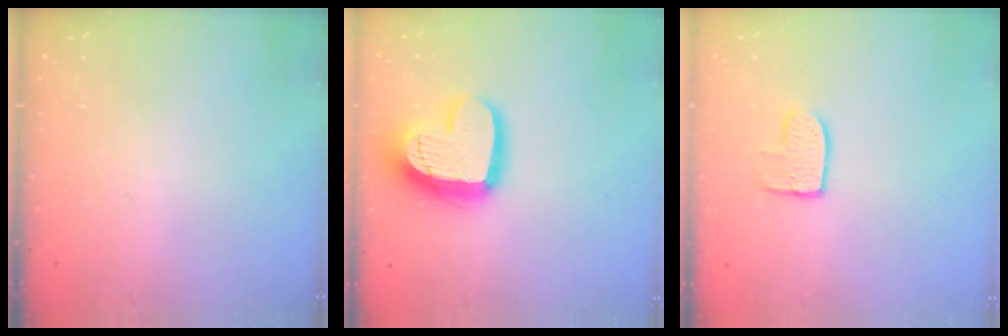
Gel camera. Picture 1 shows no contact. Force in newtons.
{"total": 17.4, "press": 17.4, "slide": 1.4}
{"total": 7.9, "press": 7.9, "slide": 0.5}